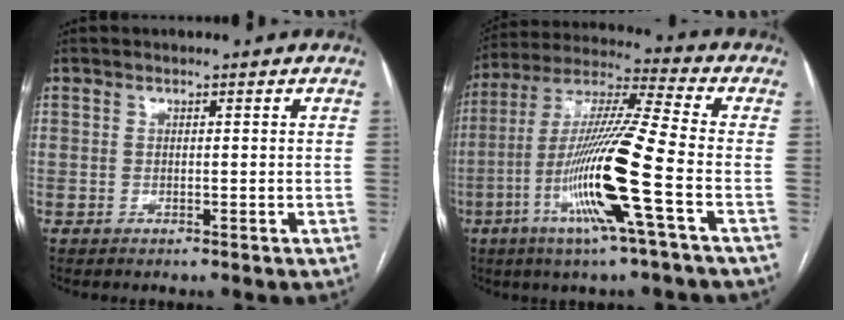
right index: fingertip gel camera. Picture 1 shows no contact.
{"total": 16.6, "force": [-5.4, -0.9, 15.7], "torque": [-0.312, -0.014, -0.110]}